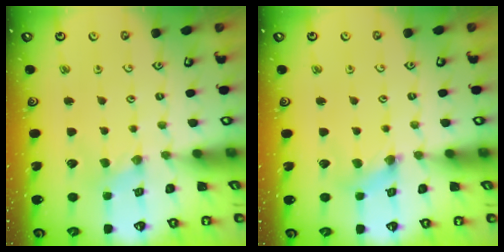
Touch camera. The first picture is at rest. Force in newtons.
{"total": 2.4, "press": 2.3, "slide": 0.4}